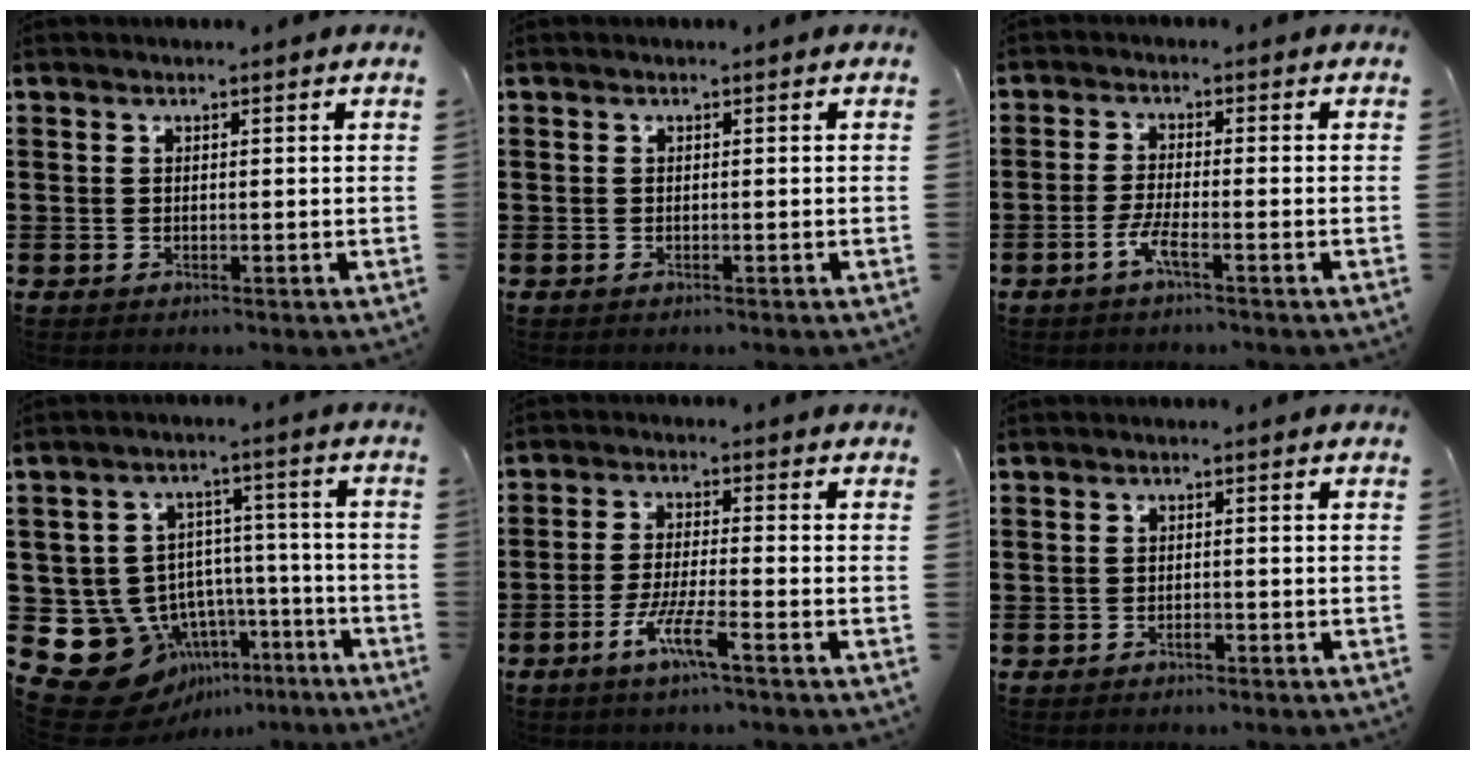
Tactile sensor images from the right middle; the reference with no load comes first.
{"total": 0.0}
{"total": 3.6, "force": [-2.0, 0.3, 3.0], "torque": [-0.064, -0.002, -0.042]}
{"total": 13.2, "force": [-8.6, 9.6, 2.9], "torque": [-0.079, 0.033, -0.147]}
{"total": 6.0, "force": [-3.7, 0.5, 4.7], "torque": [-0.095, -0.008, -0.069]}
{"total": 1.0, "force": [-0.8, 0.4, 0.4], "torque": [-0.011, -0.001, -0.017]}